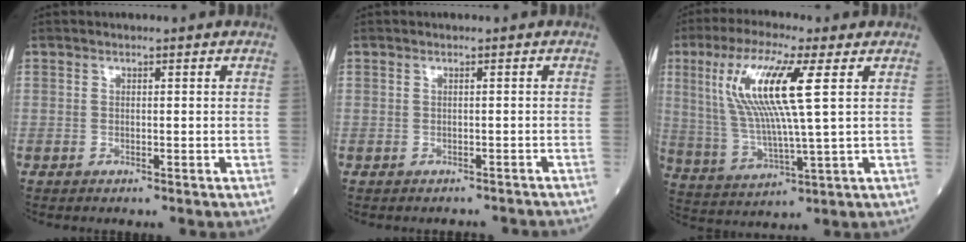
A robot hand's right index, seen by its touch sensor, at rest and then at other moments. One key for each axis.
{"total": 3.1, "fx": -2.9, "fy": 0.8, "fz": 0.7, "tx": -0.004, "ty": -0.002, "tz": -0.028}
{"total": 13.8, "fx": 4.2, "fy": 0.6, "fz": 13.1, "tx": -0.285, "ty": 0.005, "tz": 0.079}